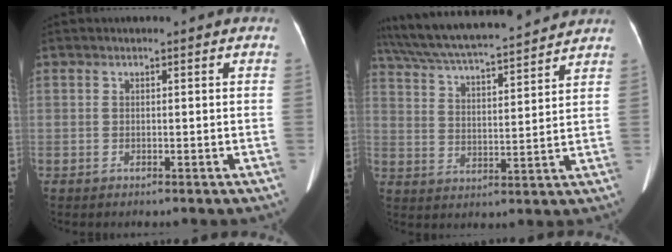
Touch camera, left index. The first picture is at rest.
{"total": 18.9, "force": [17.1, 1.6, 8.1], "torque": [-0.144, 0.025, 0.269]}